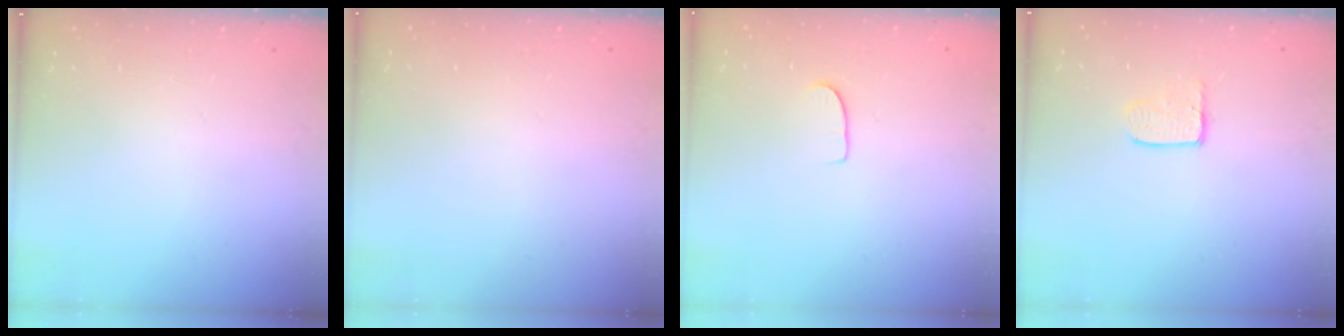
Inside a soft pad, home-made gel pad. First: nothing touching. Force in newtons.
{"total": 0.0}
{"total": 5.3, "press": 5.3, "slide": 0.5}
{"total": 3.3, "press": 3.3, "slide": 0.3}